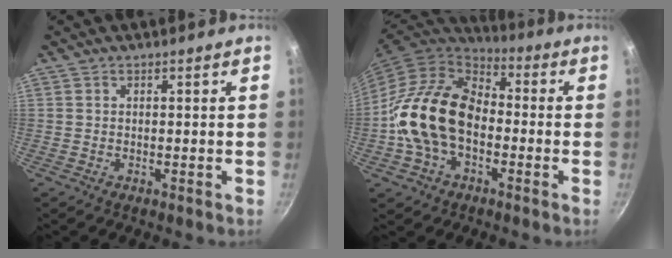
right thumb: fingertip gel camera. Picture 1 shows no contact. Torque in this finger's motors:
{"motor_torque": [2.58, 2.43, 1.33, -1.44, 0.41]}